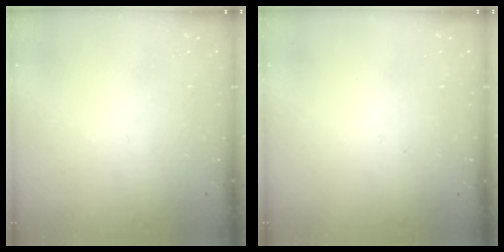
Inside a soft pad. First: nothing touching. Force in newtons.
{"total": 0.0}